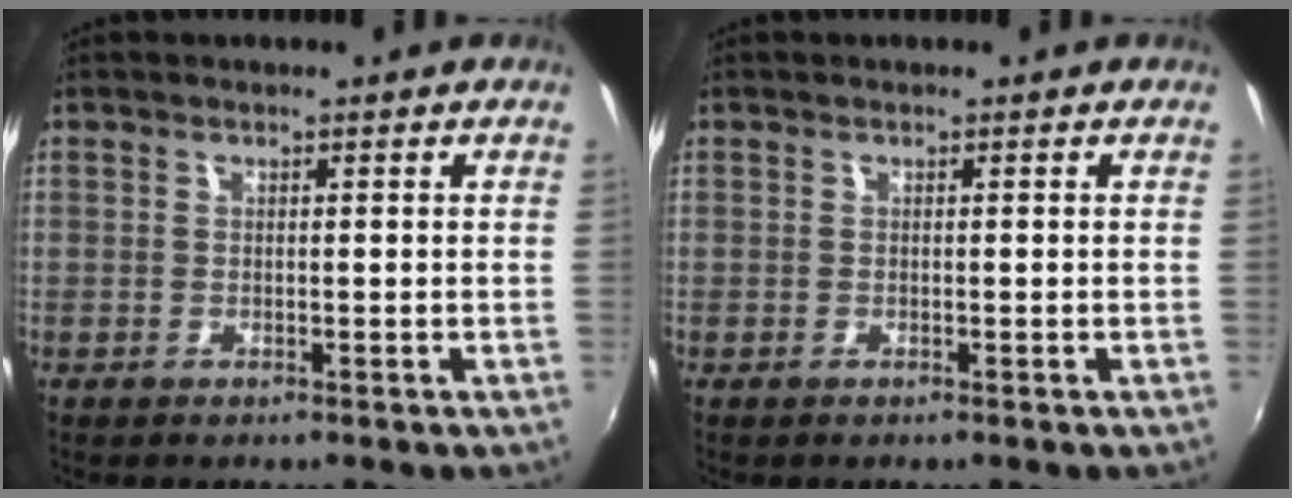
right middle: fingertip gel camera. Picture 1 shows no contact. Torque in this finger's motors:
{"motor_torque": [0.01, -0.05, -0.02, 0.00]}